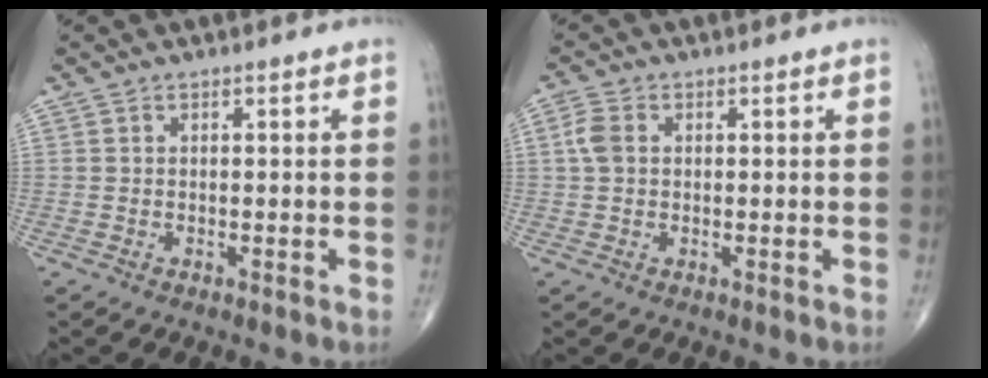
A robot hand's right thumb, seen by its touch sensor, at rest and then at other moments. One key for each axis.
{"total": 3.4, "fx": 0.5, "fy": 2.4, "fz": 2.3, "tx": -0.057, "ty": 0.009, "tz": 0.007}